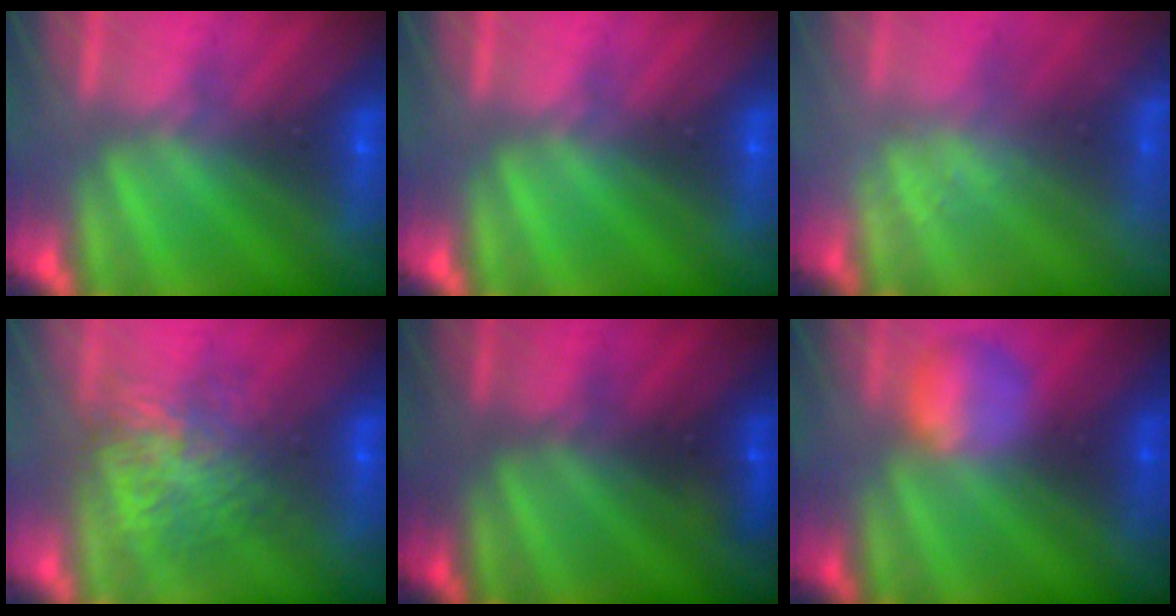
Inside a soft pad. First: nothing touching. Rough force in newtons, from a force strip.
{"total": 0.0}
{"total": 2.0}
{"total": 5.8}
{"total": 1.5}
{"total": 2.4}